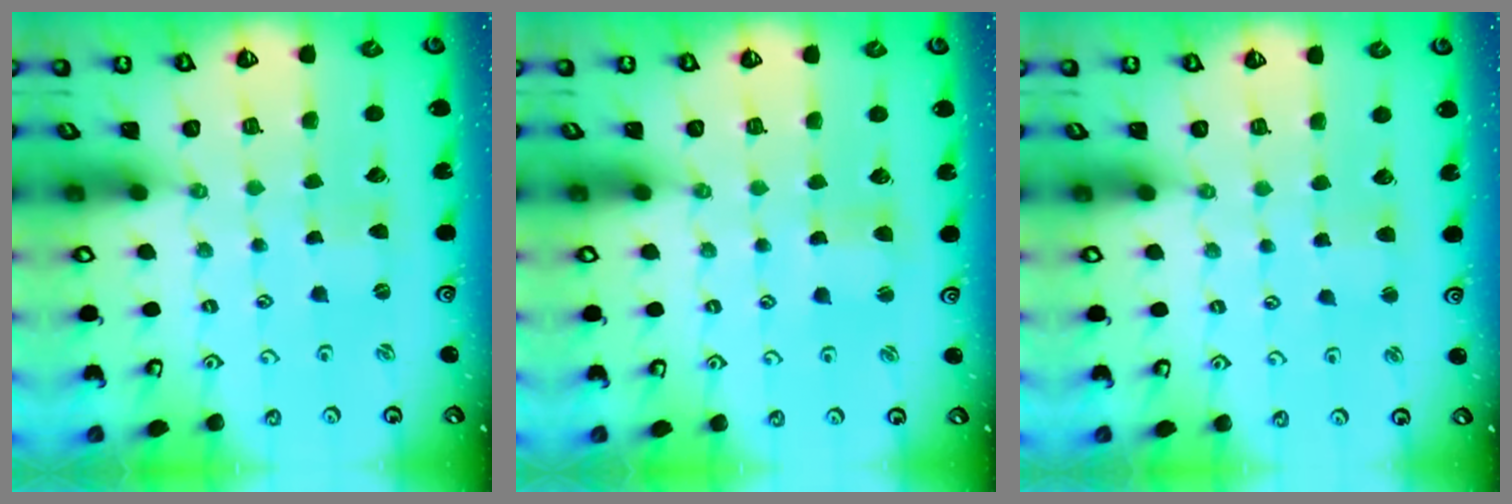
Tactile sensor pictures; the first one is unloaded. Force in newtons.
{"total": 1.9, "press": 1.9, "slide": 0.3}
{"total": 2.9, "press": 2.9, "slide": 0.3}